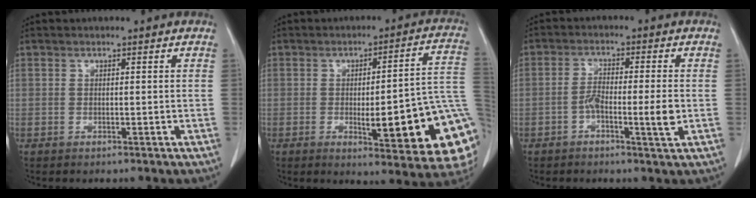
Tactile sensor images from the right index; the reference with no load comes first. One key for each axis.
{"total": 19.7, "fx": -4.5, "fy": 3.3, "fz": 18.9, "tx": -0.156, "ty": 0.014, "tz": -0.042}
{"total": 5.6, "fx": -1.7, "fy": 0.4, "fz": 5.3, "tx": -0.097, "ty": 0.001, "tz": -0.028}